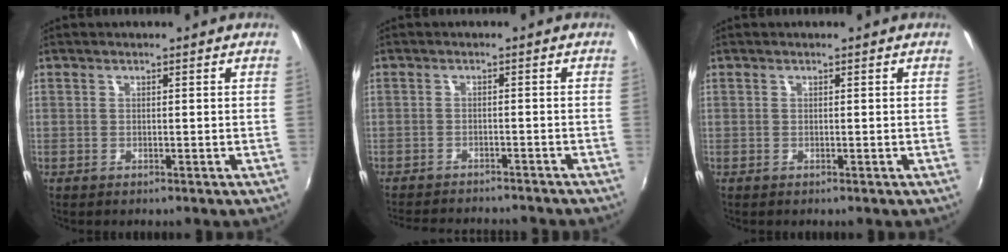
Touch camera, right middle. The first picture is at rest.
{"total": 10.7, "force": [-9.7, 2.0, 4.0], "torque": [-0.092, -0.016, -0.140]}
{"total": 0.0}